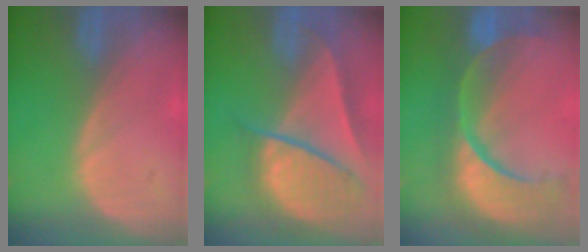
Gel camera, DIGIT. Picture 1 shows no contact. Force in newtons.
{"total": 9.4, "press": 8.0, "slide": 4.8}
{"total": 13.7, "press": 10.8, "slide": 8.4}